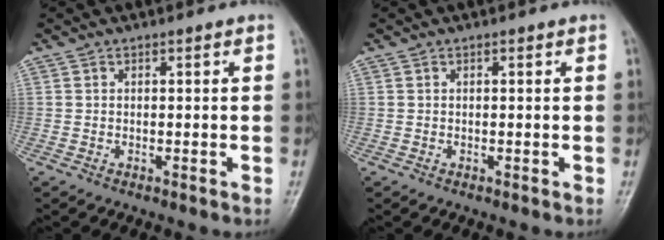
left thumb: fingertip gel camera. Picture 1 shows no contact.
{"total": 0.0}